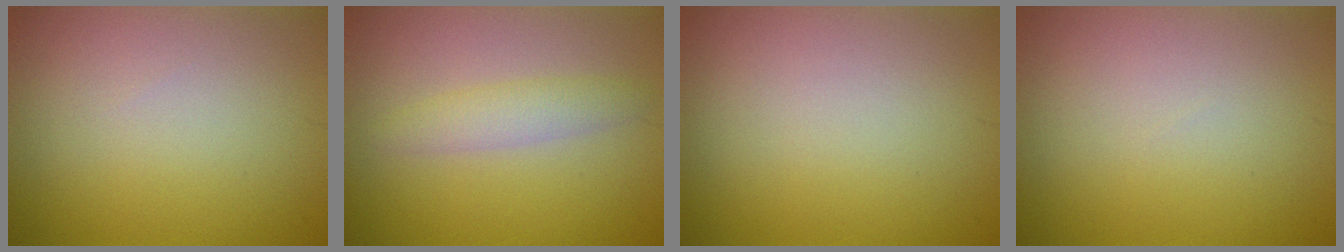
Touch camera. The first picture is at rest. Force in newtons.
{"total": 2.1, "press": 2.1, "slide": 0.1}
{"total": 0.0}
{"total": 0.0}